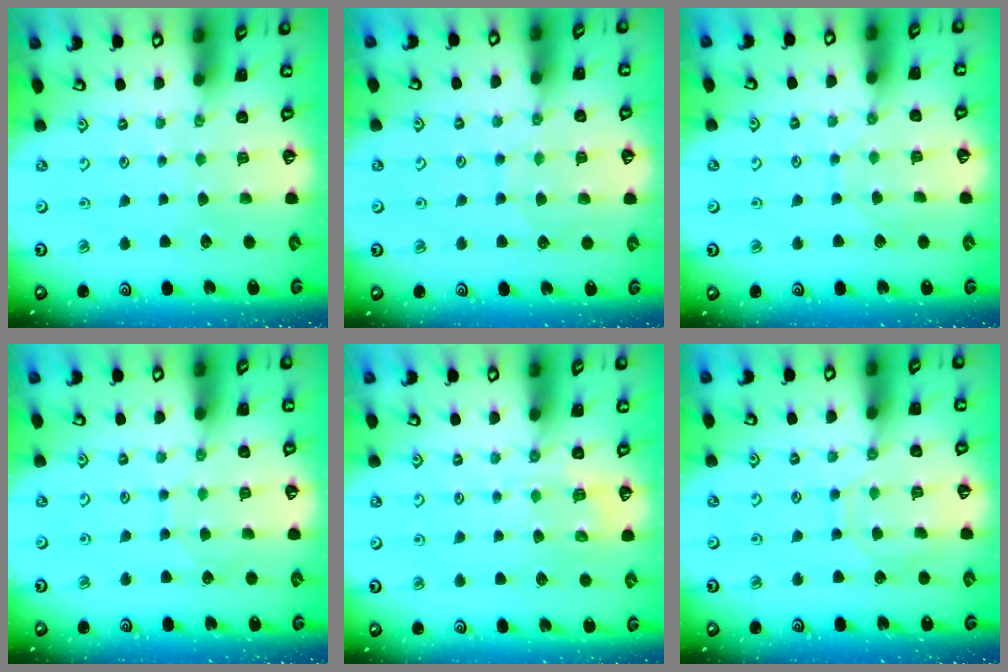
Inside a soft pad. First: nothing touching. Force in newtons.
{"total": 7.1, "press": 7.0, "slide": 0.5}
{"total": 5.4, "press": 5.4, "slide": 0.5}
{"total": 3.8, "press": 3.7, "slide": 0.4}
{"total": 4.7, "press": 4.6, "slide": 1.2}
{"total": 8.5, "press": 8.5, "slide": 0.7}